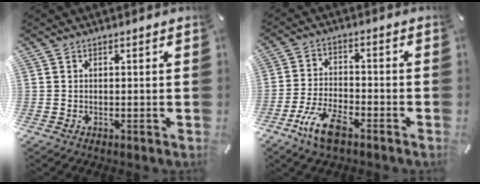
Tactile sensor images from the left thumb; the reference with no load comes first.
{"total": 9.5, "force": [-5.8, 3.8, 6.4], "torque": [-0.140, 0.018, -0.110]}